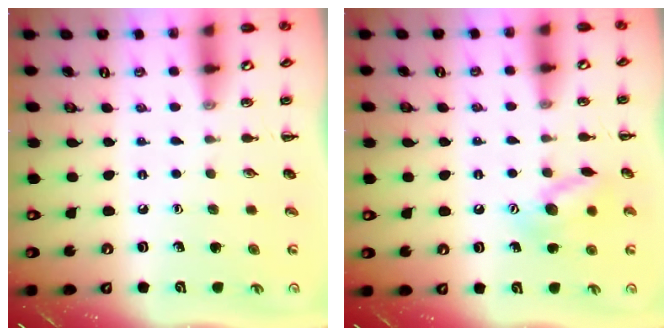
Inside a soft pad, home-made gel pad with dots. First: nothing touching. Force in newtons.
{"total": 11.6, "press": 11.4, "slide": 2.1}